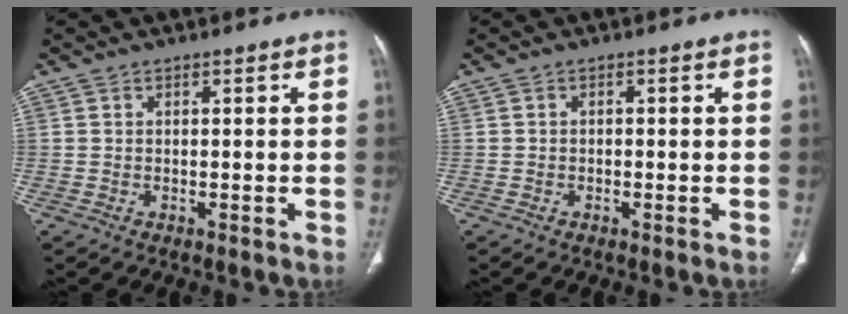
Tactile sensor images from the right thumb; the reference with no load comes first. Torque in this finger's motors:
{"motor_torque": [0.35, 0.34, -0.20, -0.08, -0.02]}